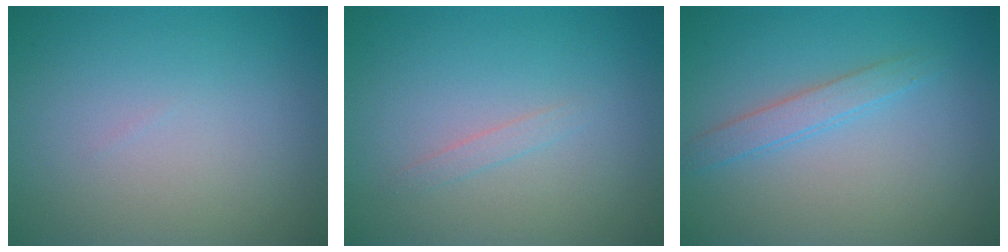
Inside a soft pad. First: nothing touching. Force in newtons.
{"total": 0.8, "press": 0.8, "slide": 0.1}
{"total": 1.9, "press": 1.9, "slide": 0.2}